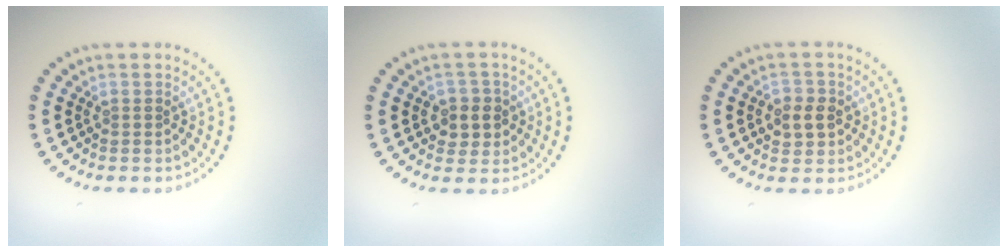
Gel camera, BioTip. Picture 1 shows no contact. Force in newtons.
{"total": 2.8, "press": 2.6, "slide": 0.9}
{"total": 2.5, "press": 2.4, "slide": 0.5}